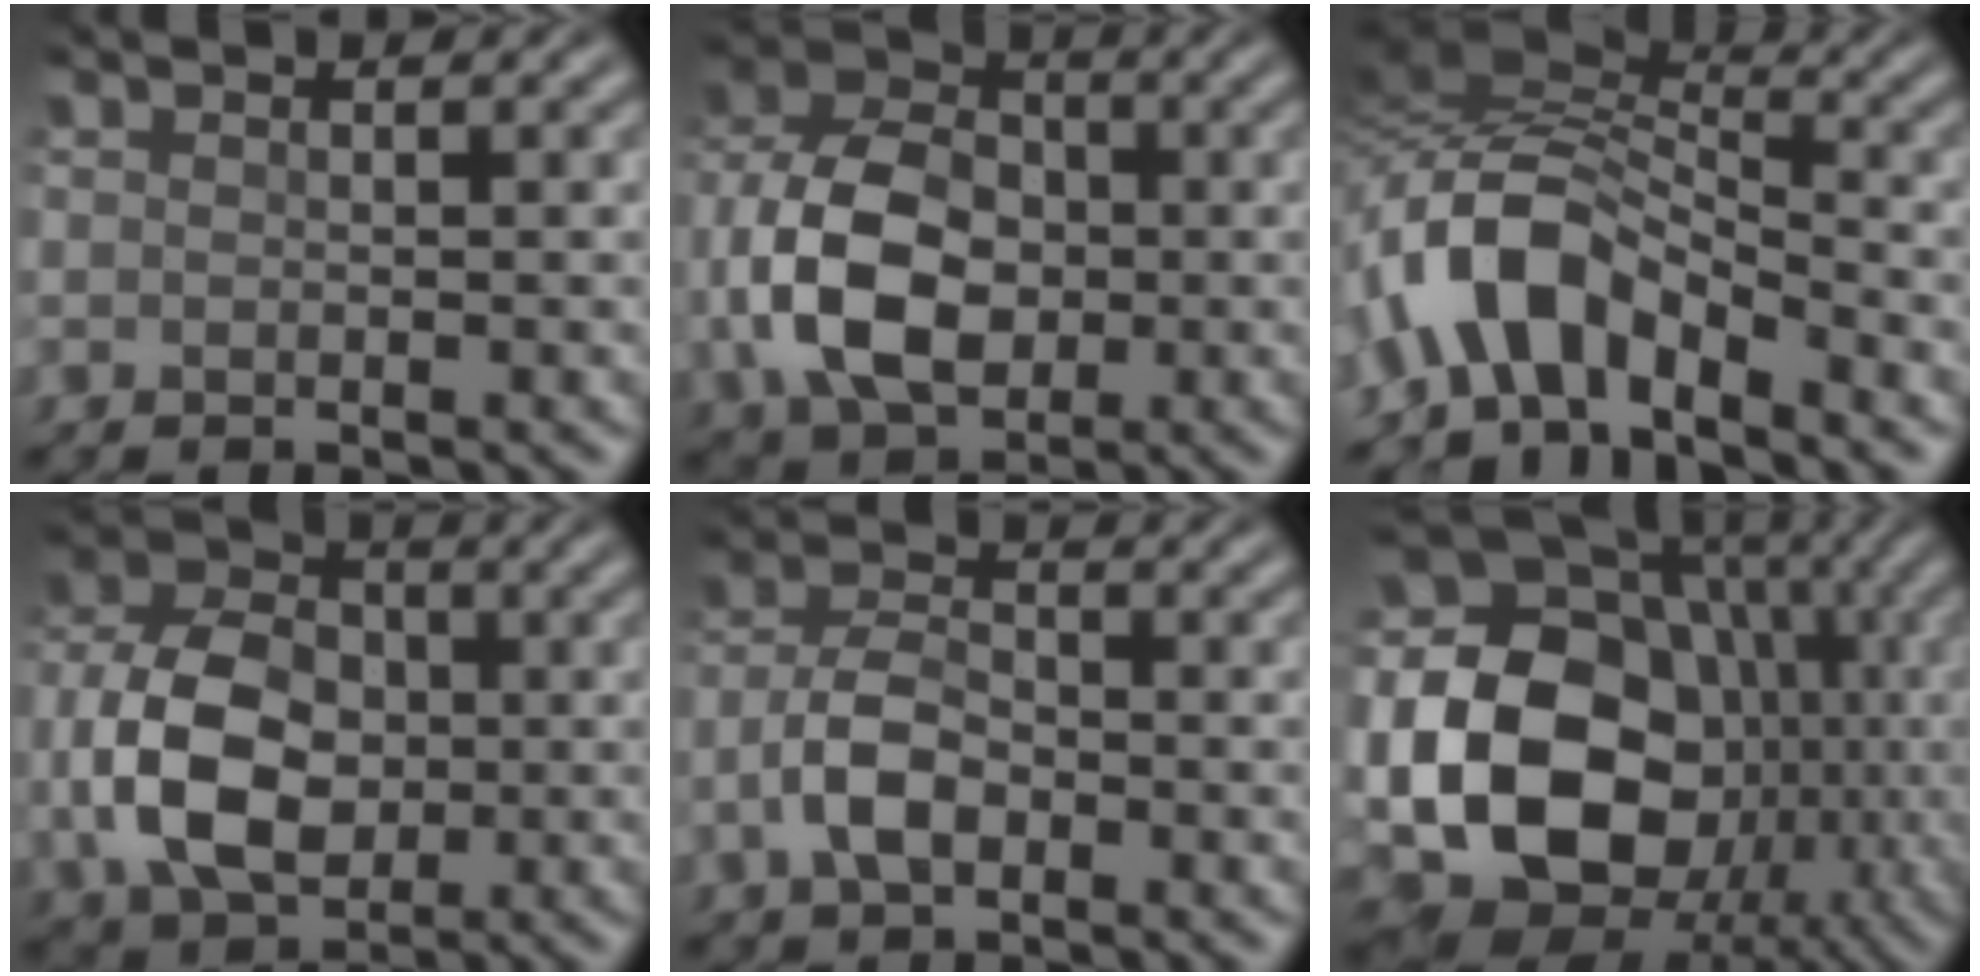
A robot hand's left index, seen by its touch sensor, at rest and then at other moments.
{"total": 9.5, "force": [-1.6, 6.5, 6.7], "torque": [-0.149, 0.009, -0.043]}
{"total": 7.5, "force": [-3.3, 3.5, 5.8], "torque": [-0.113, 0.017, -0.073]}
{"total": 8.5, "force": [-1.2, 5.9, 6.0], "torque": [-0.131, 0.009, -0.029]}
{"total": 4.0, "force": [-1.7, 2.0, 3.0], "torque": [-0.062, 0.011, -0.038]}
{"total": 22.4, "force": [-2.7, 18.7, 12.1], "torque": [-0.236, -0.008, -0.067]}